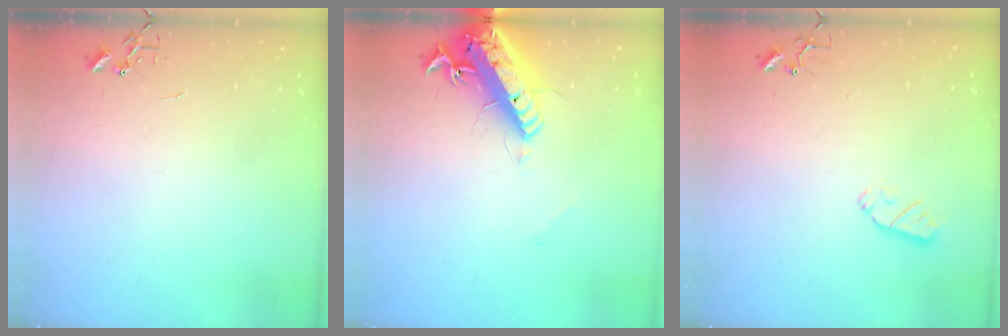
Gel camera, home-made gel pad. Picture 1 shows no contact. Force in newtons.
{"total": 18.1, "press": 17.7, "slide": 3.6}
{"total": 5.5, "press": 5.5, "slide": 0.4}